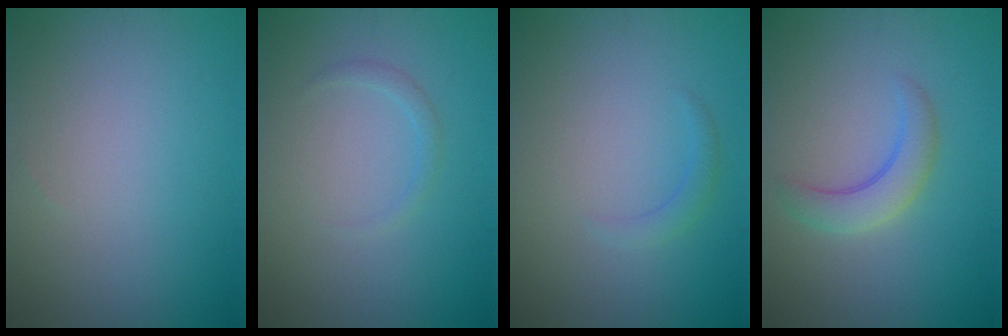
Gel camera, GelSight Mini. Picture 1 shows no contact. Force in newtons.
{"total": 0.9, "press": 0.9, "slide": 0.1}
{"total": 1.1, "press": 1.1, "slide": 0.2}
{"total": 3.0, "press": 3.0, "slide": 0.3}